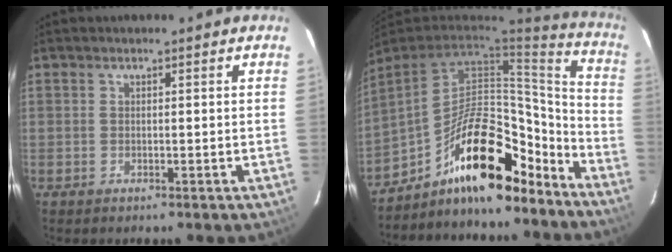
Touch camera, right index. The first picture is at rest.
{"total": 19.8, "force": [-13.8, 7.5, 12.1], "torque": [-0.193, 0.030, -0.207]}